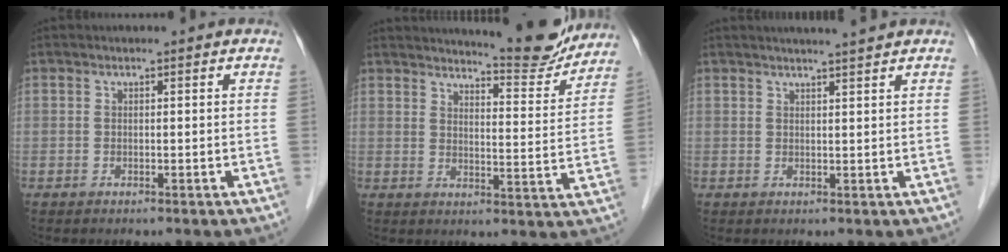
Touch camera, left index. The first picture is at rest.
{"total": 11.9, "force": [11.4, 0.8, 3.2], "torque": [-0.040, -0.030, 0.141]}
{"total": 4.9, "force": [4.3, -0.6, 2.1], "torque": [-0.030, 0.010, 0.055]}